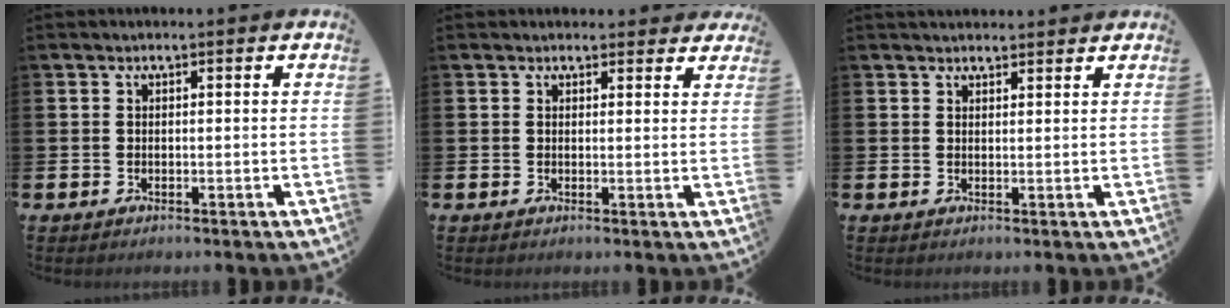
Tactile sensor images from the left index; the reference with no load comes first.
{"total": 1.7, "force": [1.5, 0.7, 0.1], "torque": [0.013, -0.005, 0.023]}
{"total": 1.9, "force": [1.9, 0.5, 0.1], "torque": [0.006, -0.008, 0.033]}